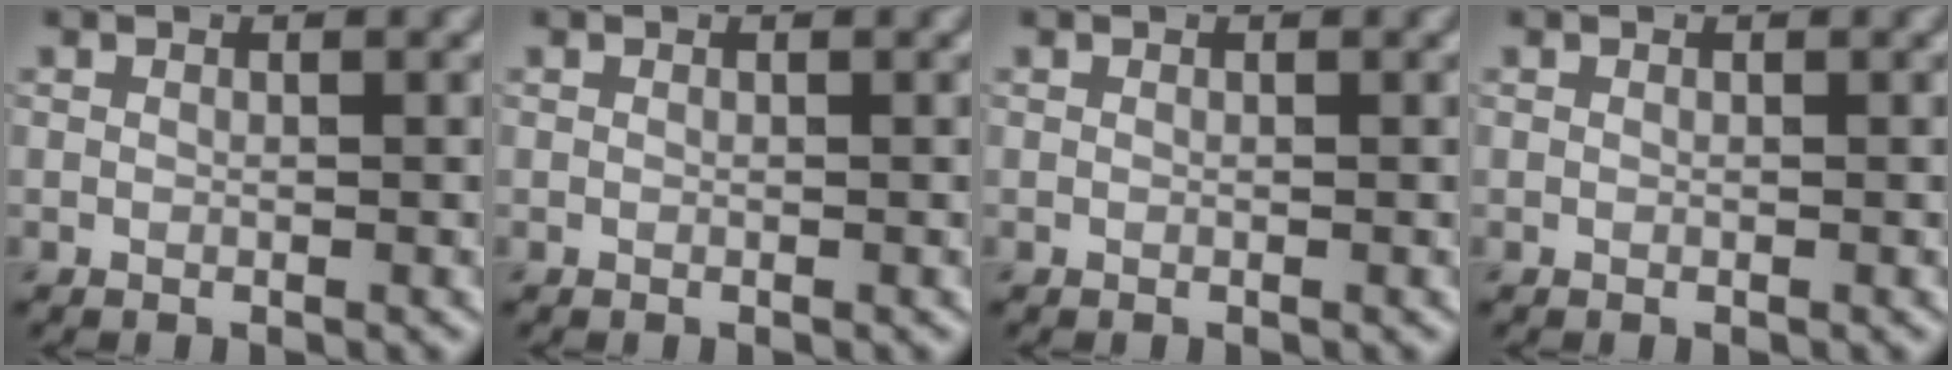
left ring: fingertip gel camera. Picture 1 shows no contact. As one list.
[{"total": 0.0}, {"total": 0.0}, {"total": 0.0}]